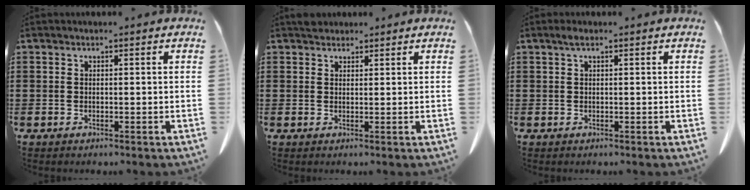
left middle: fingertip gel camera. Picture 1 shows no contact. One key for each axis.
{"total": 1.8, "fx": 1.6, "fy": 0.8, "fz": 0.2, "tx": -0.008, "ty": 0.004, "tz": 0.032}
{"total": 1.0, "fx": 0.4, "fy": 0.2, "fz": 0.9, "tx": -0.018, "ty": 0.004, "tz": 0.006}